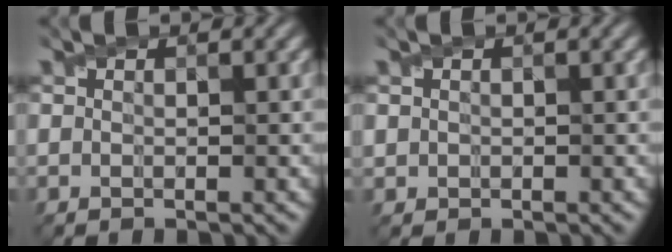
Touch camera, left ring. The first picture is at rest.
{"total": 0.6, "force": [0.1, 0.6, 0.0], "torque": [0.003, -0.001, 0.002]}